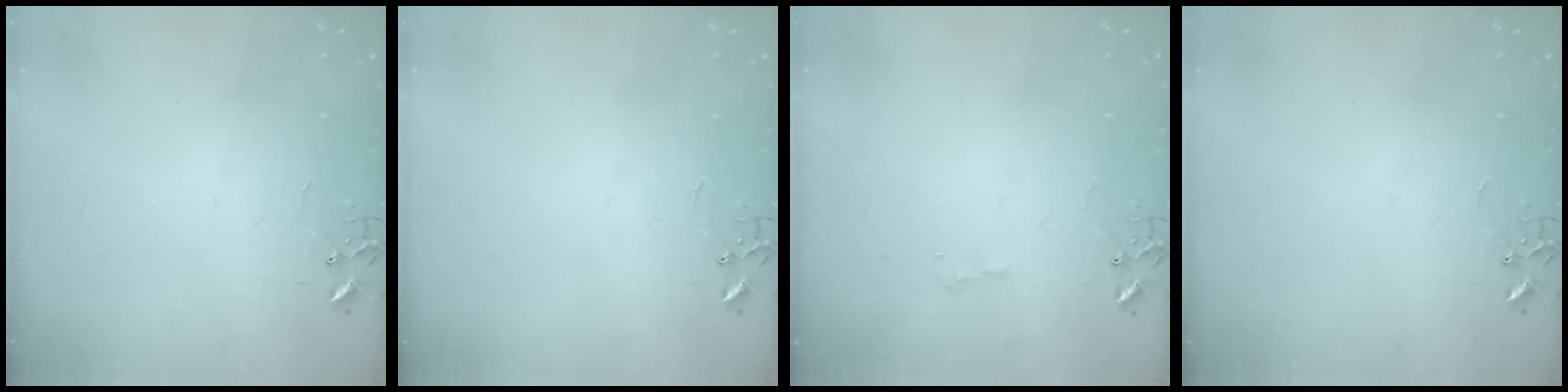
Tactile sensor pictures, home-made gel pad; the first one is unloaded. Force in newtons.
{"total": 0.0}
{"total": 6.0, "press": 5.9, "slide": 0.7}
{"total": 0.0}